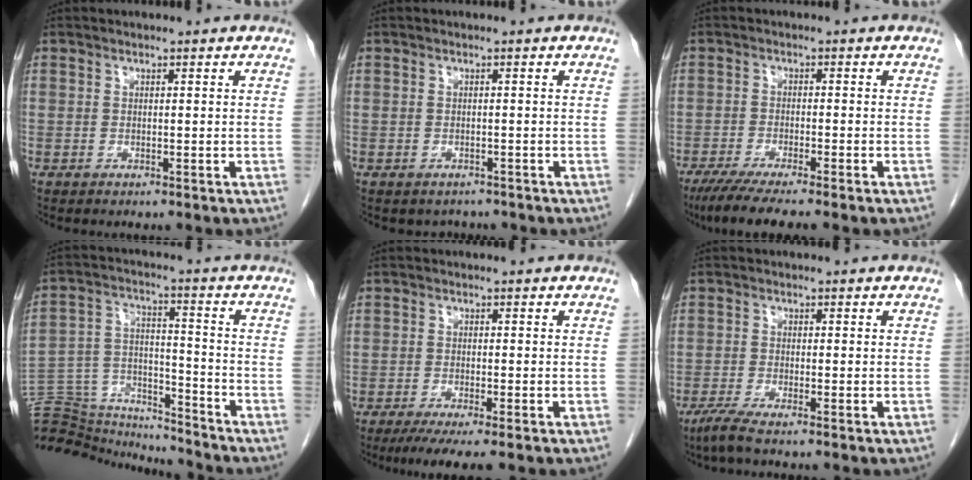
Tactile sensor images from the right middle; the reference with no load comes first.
{"total": 2.0, "force": [-1.7, 1.1, 0.0], "torque": [-0.006, -0.002, -0.023]}
{"total": 7.7, "force": [-6.0, 0.0, 4.8], "torque": [-0.074, -0.018, -0.095]}
{"total": 18.2, "force": [-17.5, 3.6, 3.5], "torque": [-0.089, 0.024, -0.274]}
{"total": 5.6, "force": [-4.1, -0.1, 3.8], "torque": [-0.055, -0.016, -0.066]}
{"total": 2.6, "force": [-2.0, -0.3, 1.7], "torque": [-0.045, -0.008, -0.045]}